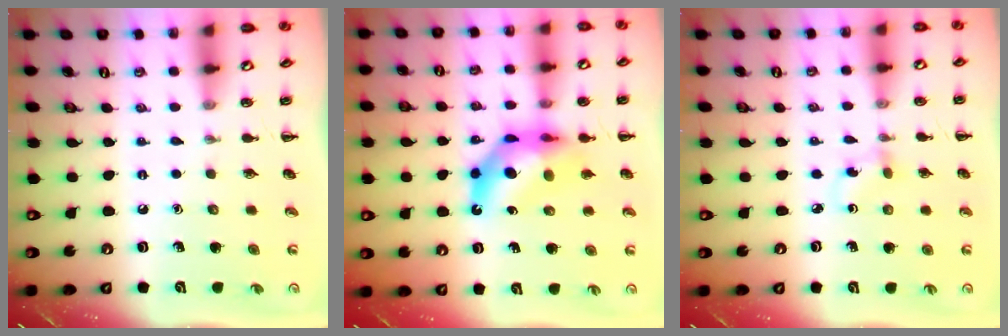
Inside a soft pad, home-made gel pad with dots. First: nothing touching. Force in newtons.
{"total": 11.4, "press": 10.9, "slide": 3.4}
{"total": 1.9, "press": 1.7, "slide": 0.7}